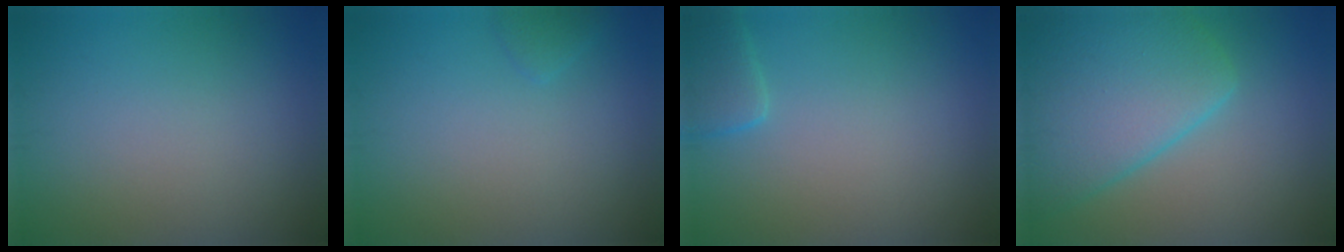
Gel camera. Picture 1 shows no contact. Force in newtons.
{"total": 0.9, "press": 0.9, "slide": 0.1}
{"total": 2.4, "press": 2.4, "slide": 0.2}
{"total": 8.8, "press": 8.8, "slide": 0.4}